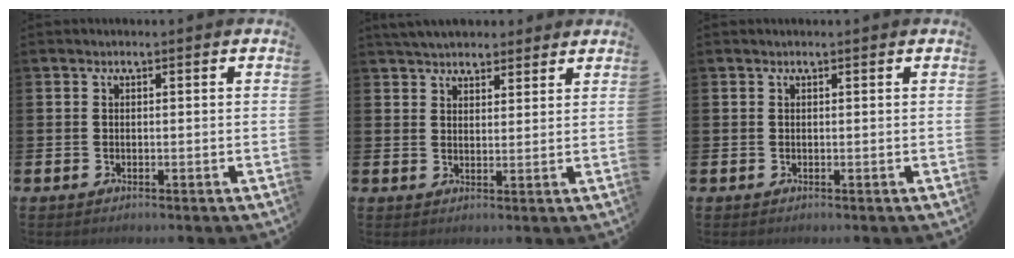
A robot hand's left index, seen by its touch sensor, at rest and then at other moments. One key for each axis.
{"total": 4.7, "fx": 4.5, "fy": 1.3, "fz": 0.4, "tx": -0.014, "ty": -0.015, "tz": 0.082}
{"total": 0.0}